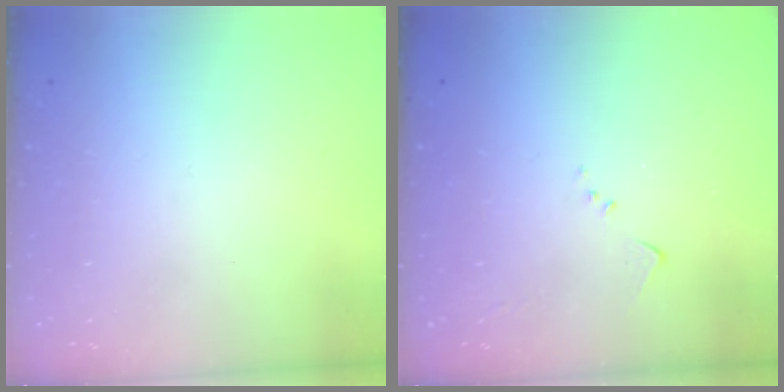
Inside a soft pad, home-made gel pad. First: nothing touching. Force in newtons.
{"total": 4.2, "press": 4.2, "slide": 0.6}